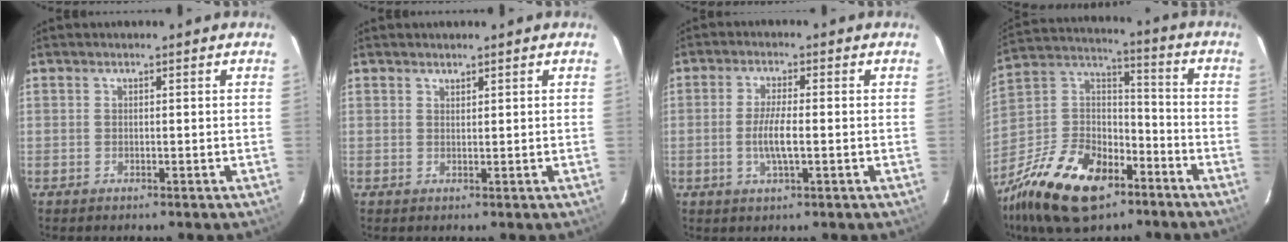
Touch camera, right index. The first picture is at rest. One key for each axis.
{"total": 0.8, "fx": 0.8, "fy": 0.2, "fz": 0.1, "tx": -0.002, "ty": 0.001, "tz": 0.015}
{"total": 5.1, "fx": -1.0, "fy": 1.0, "fz": 4.9, "tx": -0.094, "ty": -0.006, "tz": -0.017}
{"total": 23.6, "fx": -14.1, "fy": 12.8, "fz": 14.0, "tx": -0.307, "ty": 0.001, "tz": -0.241}